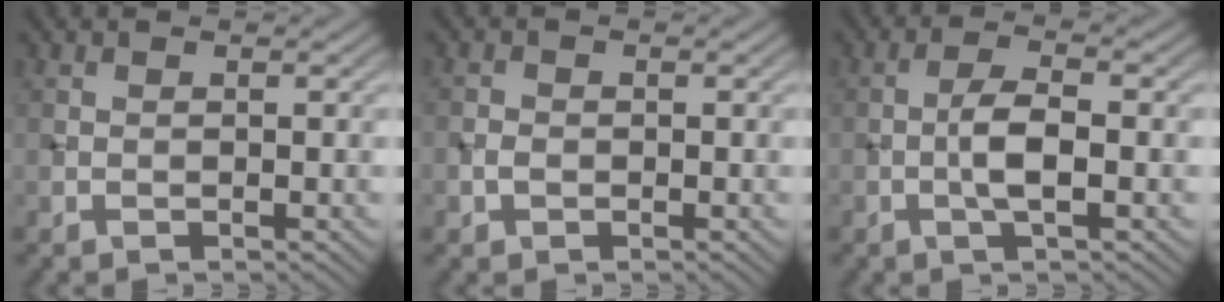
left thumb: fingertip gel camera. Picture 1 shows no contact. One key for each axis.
{"total": 1.5, "fx": -0.5, "fy": 1.2, "fz": 0.7, "tx": -0.016, "ty": 0.001, "tz": -0.011}
{"total": 3.8, "fx": -0.8, "fy": 1.0, "fz": 3.6, "tx": -0.072, "ty": 0.007, "tz": -0.023}